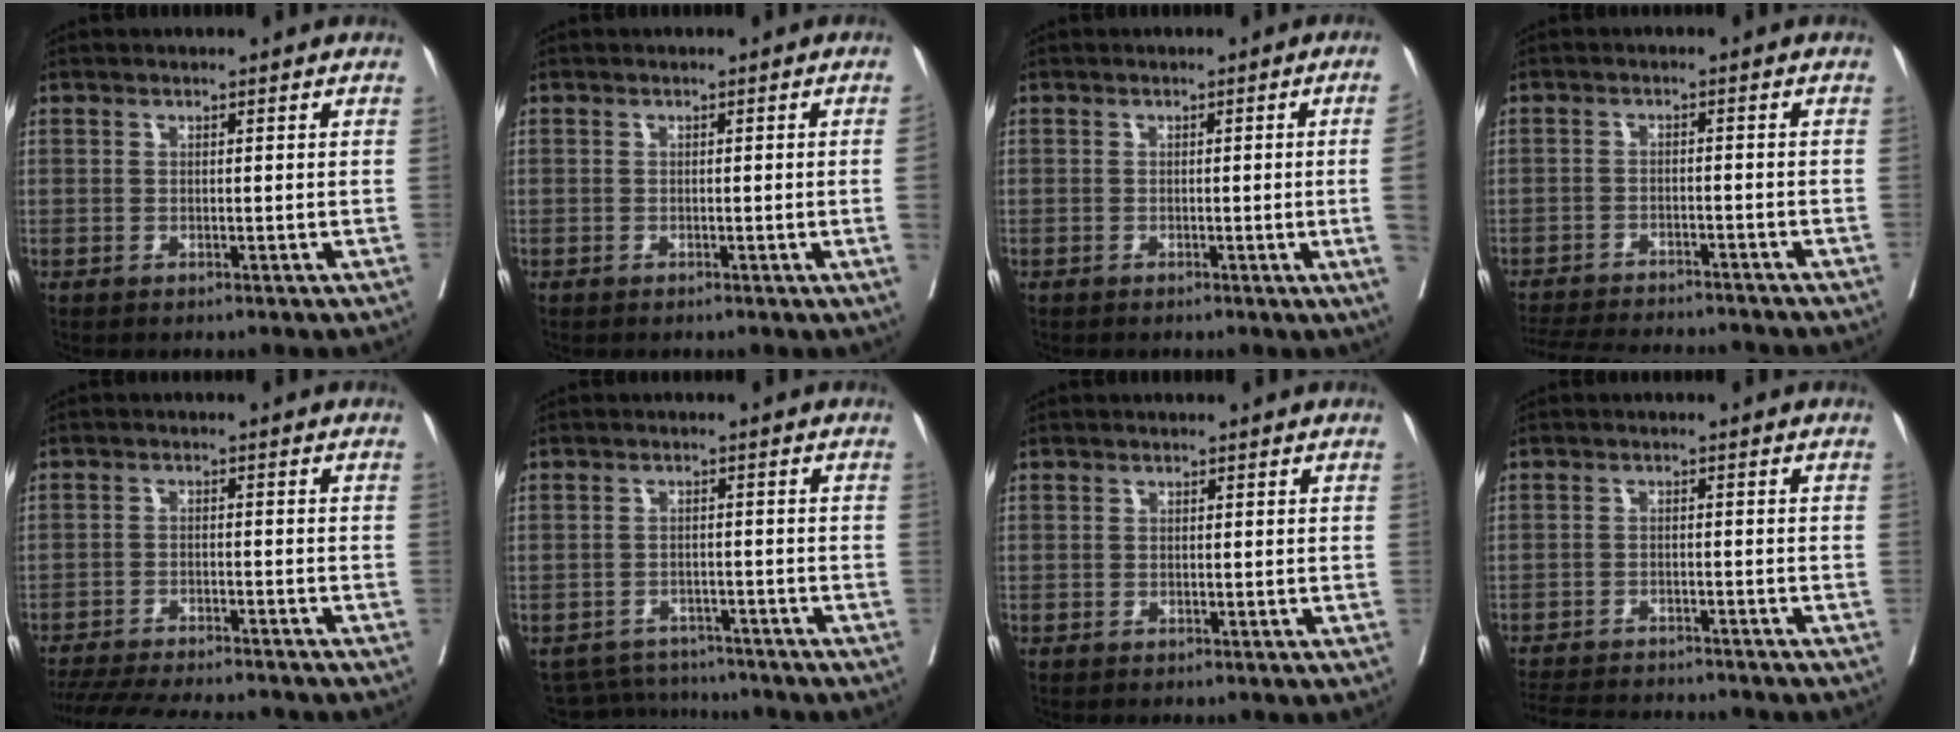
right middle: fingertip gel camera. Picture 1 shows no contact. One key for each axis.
{"total": 1.5, "fx": -0.3, "fy": -0.6, "fz": 1.3, "tx": -0.015, "ty": -0.001, "tz": -0.002}
{"total": 4.7, "fx": -0.7, "fy": -2.0, "fz": 4.2, "tx": -0.050, "ty": -0.010, "tz": -0.008}
{"total": 14.7, "fx": -13.6, "fy": 2.5, "fz": 4.9, "tx": -0.104, "ty": -0.012, "tz": -0.190}
{"total": 16.8, "fx": -15.2, "fy": 2.6, "fz": 6.5, "tx": -0.141, "ty": -0.024, "tz": -0.217}
{"total": 7.0, "fx": -6.8, "fy": 1.5, "fz": -0.6, "tx": 0.011, "ty": 0.013, "tz": -0.096}
{"total": 0.9, "fx": -0.8, "fy": 0.2, "fz": 0.3, "tx": -0.006, "ty": -0.002, "tz": -0.012}
{"total": 13.5, "fx": -12.5, "fy": 2.3, "fz": 4.4, "tx": -0.086, "ty": -0.008, "tz": -0.172}